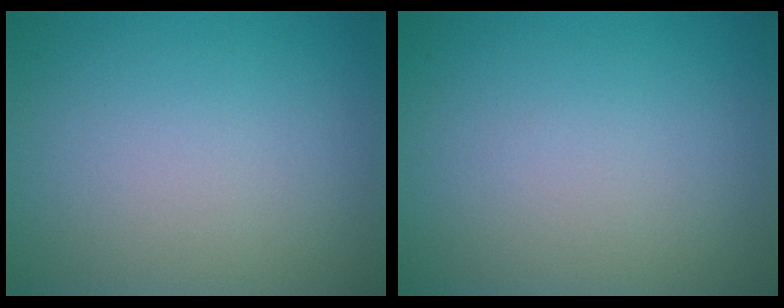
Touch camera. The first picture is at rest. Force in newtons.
{"total": 0.0}